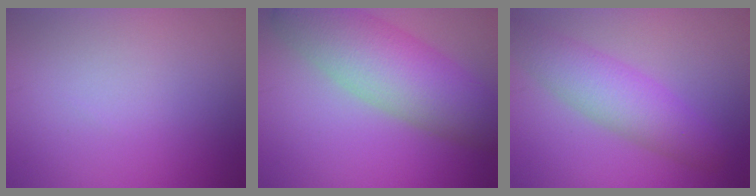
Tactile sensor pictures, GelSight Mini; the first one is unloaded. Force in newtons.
{"total": 9.3, "press": 9.3, "slide": 0.5}
{"total": 5.3, "press": 5.3, "slide": 0.2}